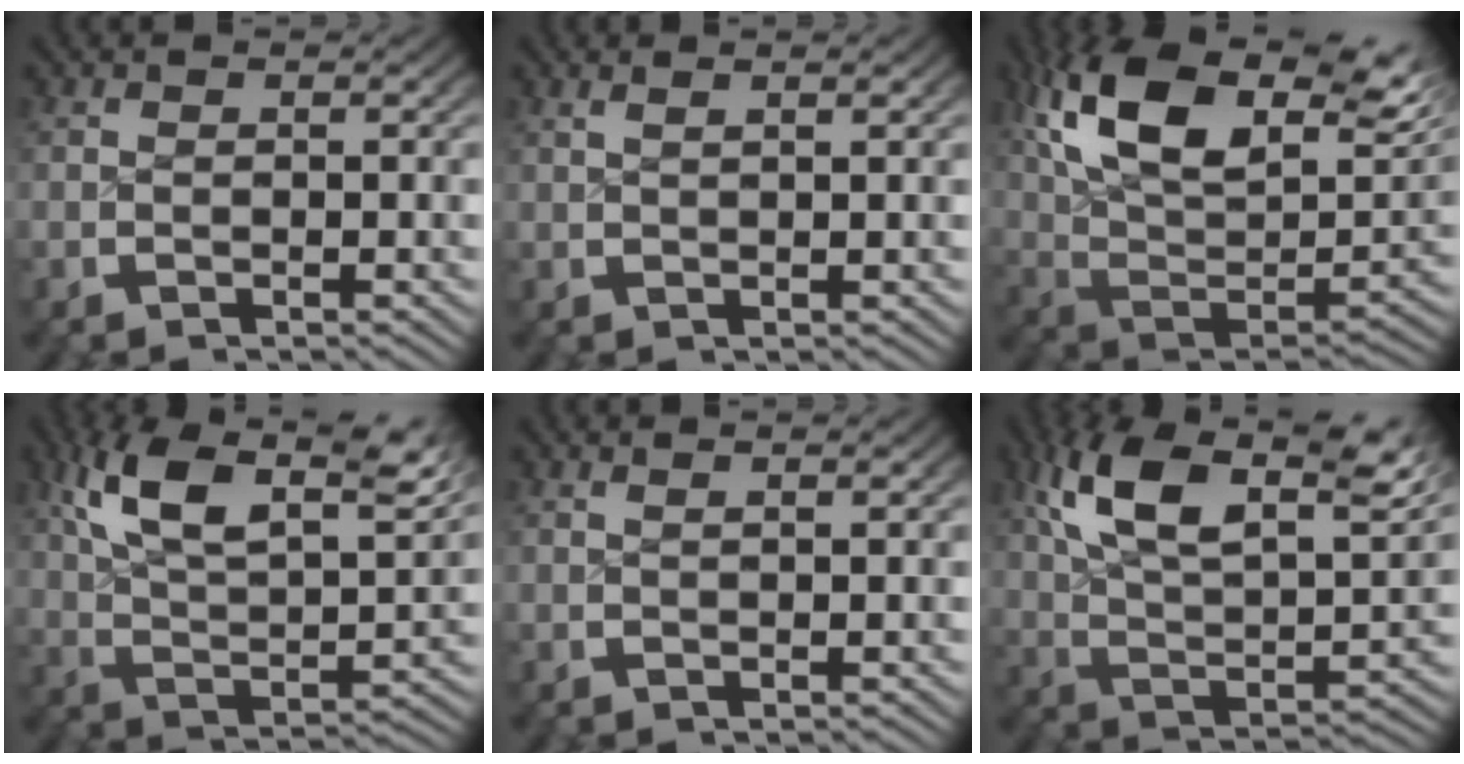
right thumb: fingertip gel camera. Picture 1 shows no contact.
{"total": 1.1, "force": [0.9, -0.2, 0.6], "torque": [-0.010, 0.002, 0.022]}
{"total": 19.1, "force": [5.1, 11.8, 14.1], "torque": [-0.282, -0.023, 0.086]}
{"total": 14.3, "force": [4.8, 8.6, 10.4], "torque": [-0.194, -0.009, 0.075]}
{"total": 0.8, "force": [0.6, -0.2, 0.5], "torque": [-0.008, 0.000, 0.016]}
{"total": 16.3, "force": [5.0, 10.0, 11.8], "torque": [-0.225, -0.012, 0.077]}